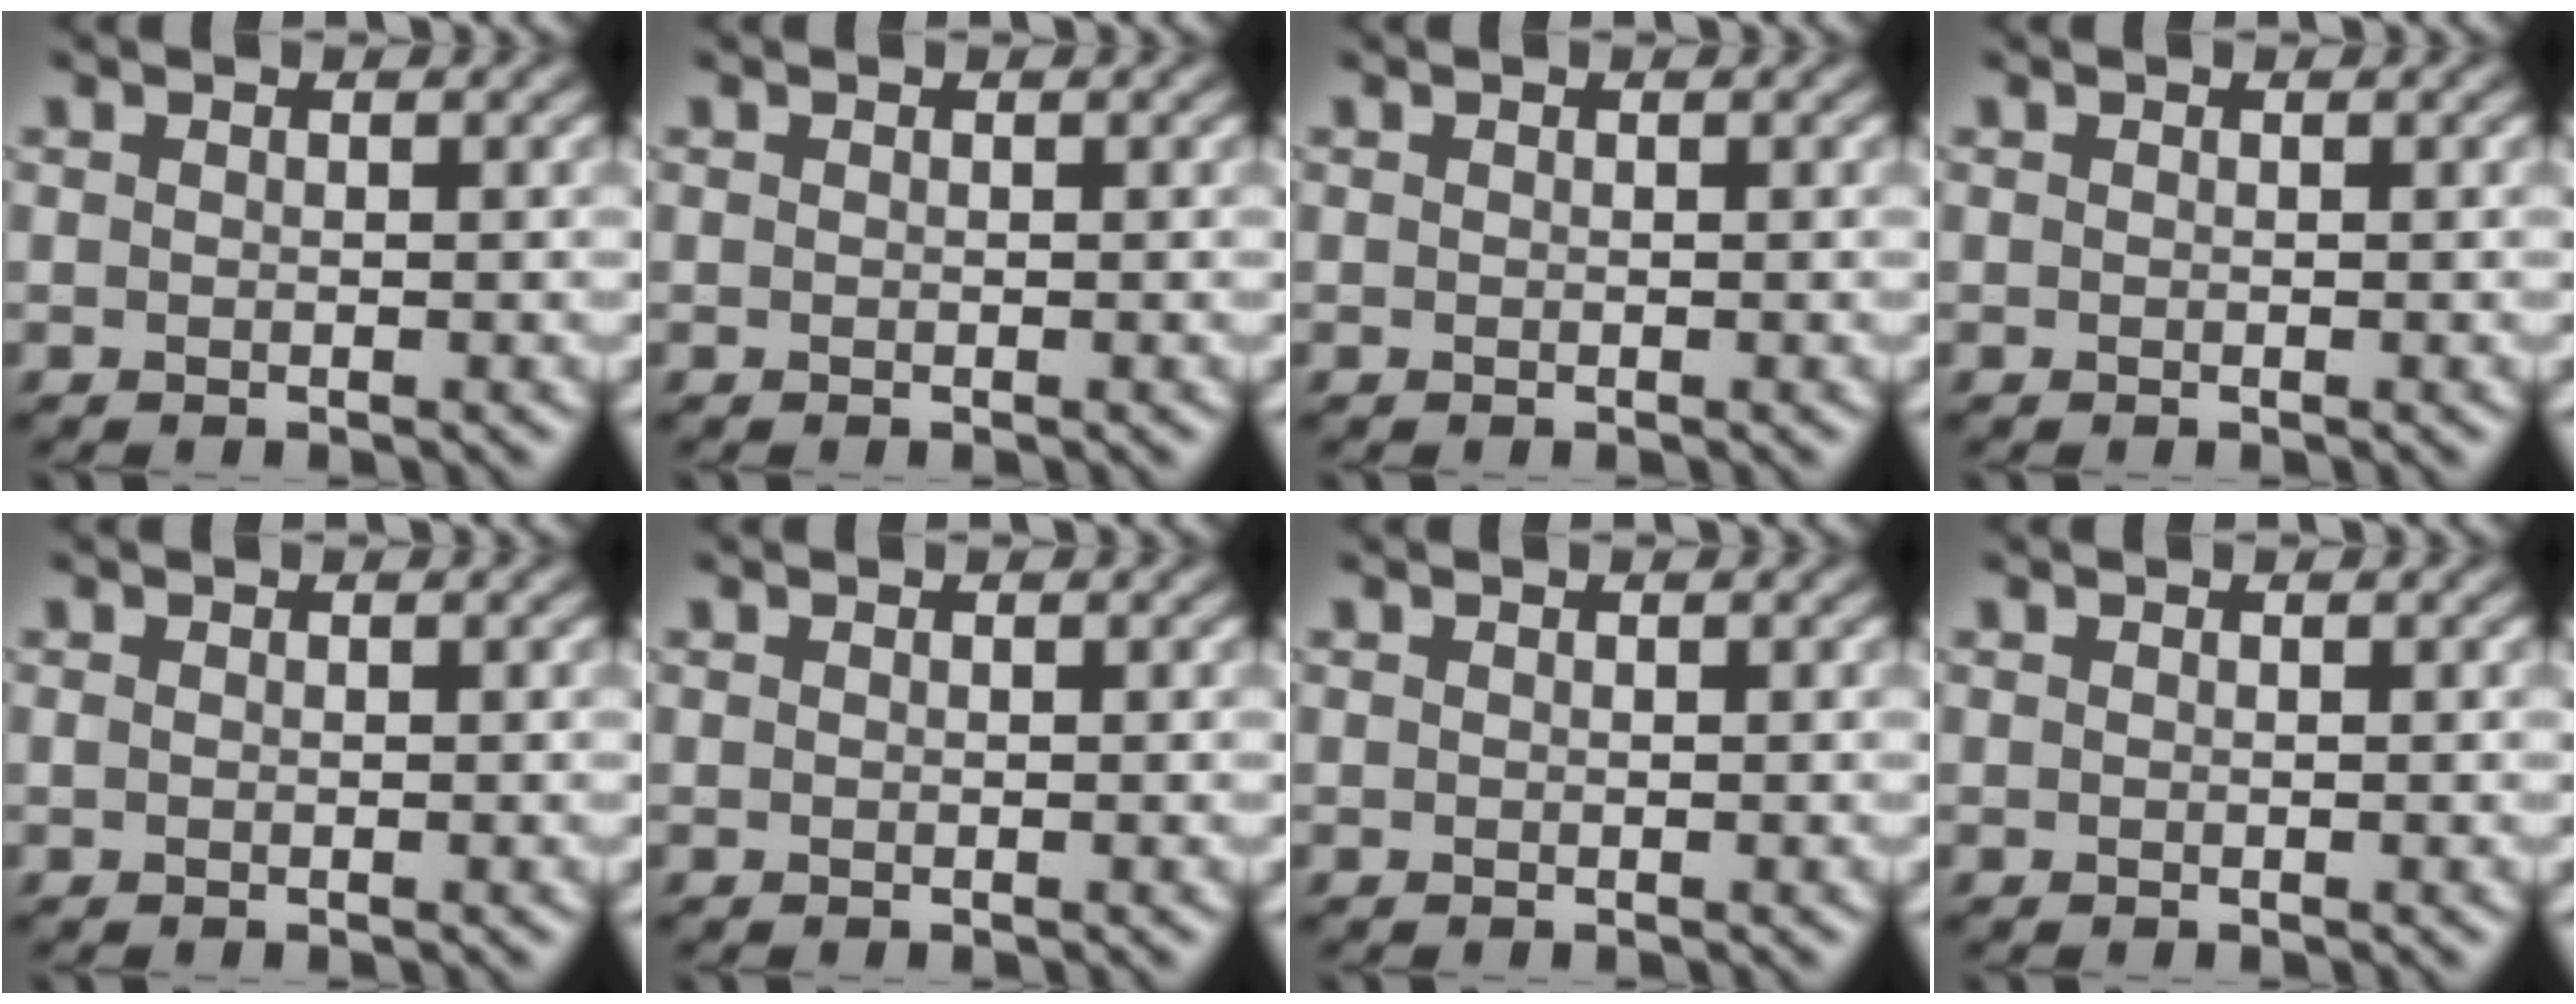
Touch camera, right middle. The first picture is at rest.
{"total": 0.0}
{"total": 0.0}
{"total": 0.0}
{"total": 0.0}
{"total": 0.0}
{"total": 0.0}
{"total": 0.0}